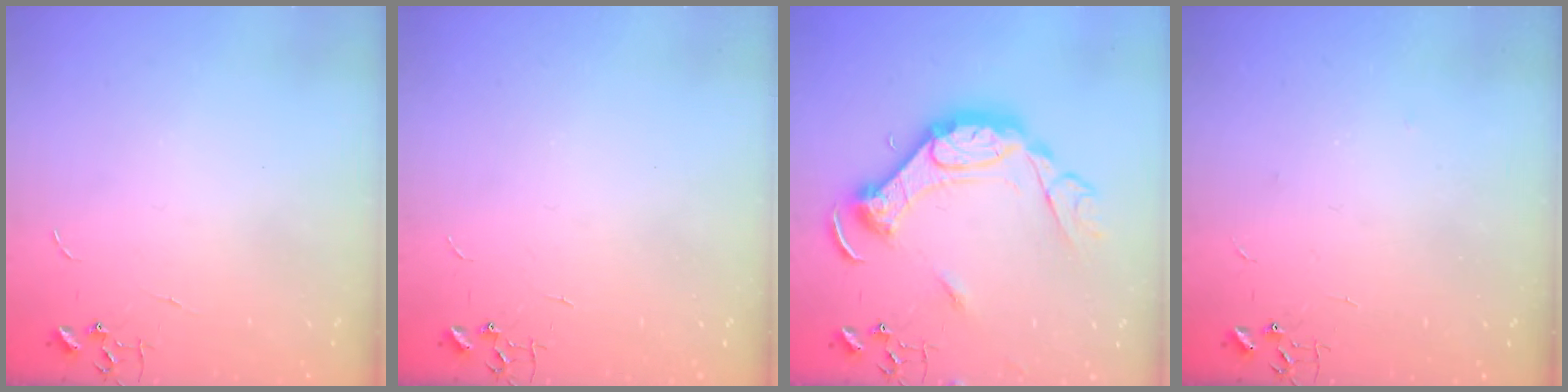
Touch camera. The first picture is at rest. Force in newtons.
{"total": 0.0}
{"total": 18.3, "press": 18.3, "slide": 1.4}
{"total": 2.5, "press": 2.1, "slide": 1.4}